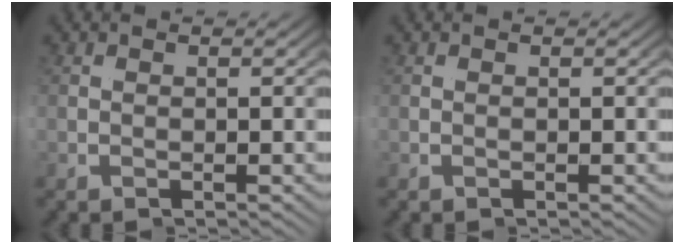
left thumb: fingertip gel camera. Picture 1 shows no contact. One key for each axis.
{"total": 0.0}